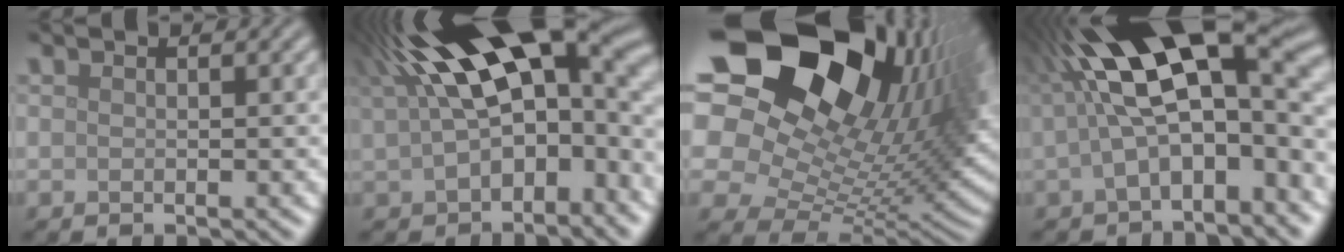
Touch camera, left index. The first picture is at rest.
{"total": 17.4, "force": [4.8, 8.9, 14.2], "torque": [-0.211, 0.017, 0.096]}
{"total": 21.3, "force": [10.2, 13.4, 13.1], "torque": [-0.230, 0.039, 0.170]}
{"total": 14.9, "force": [1.9, 6.3, 13.4], "torque": [-0.208, 0.029, 0.030]}